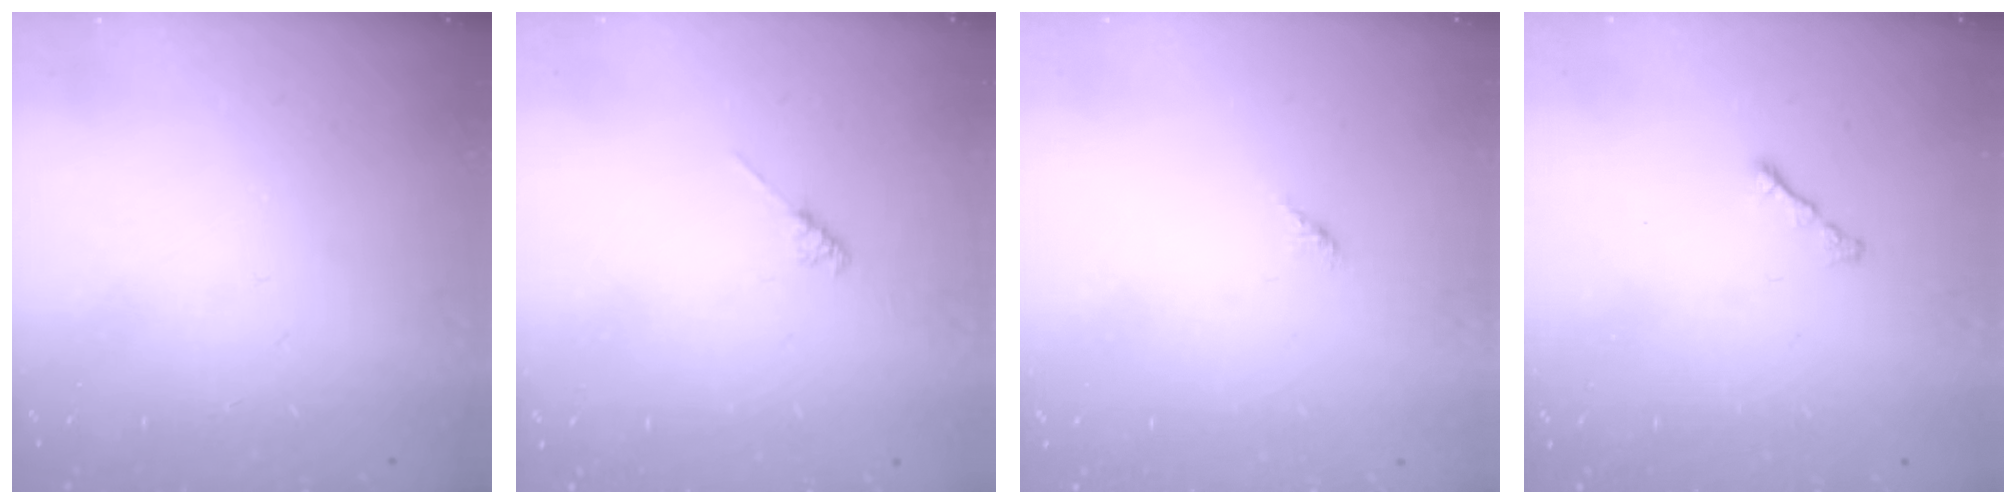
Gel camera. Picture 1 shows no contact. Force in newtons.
{"total": 1.8, "press": 1.7, "slide": 0.3}
{"total": 1.5, "press": 1.4, "slide": 0.4}
{"total": 1.2, "press": 1.1, "slide": 0.5}